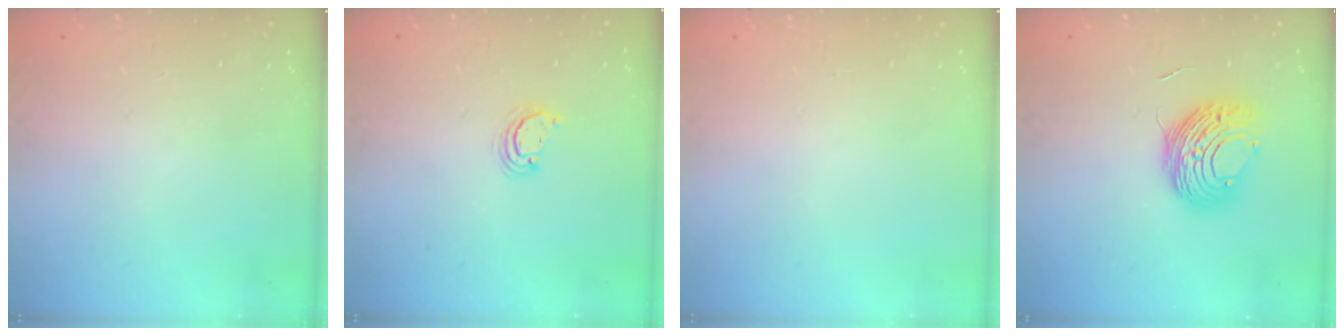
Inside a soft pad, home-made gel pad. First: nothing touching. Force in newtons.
{"total": 3.0, "press": 3.0, "slide": 0.2}
{"total": 0.0}
{"total": 10.1, "press": 10.1, "slide": 0.7}